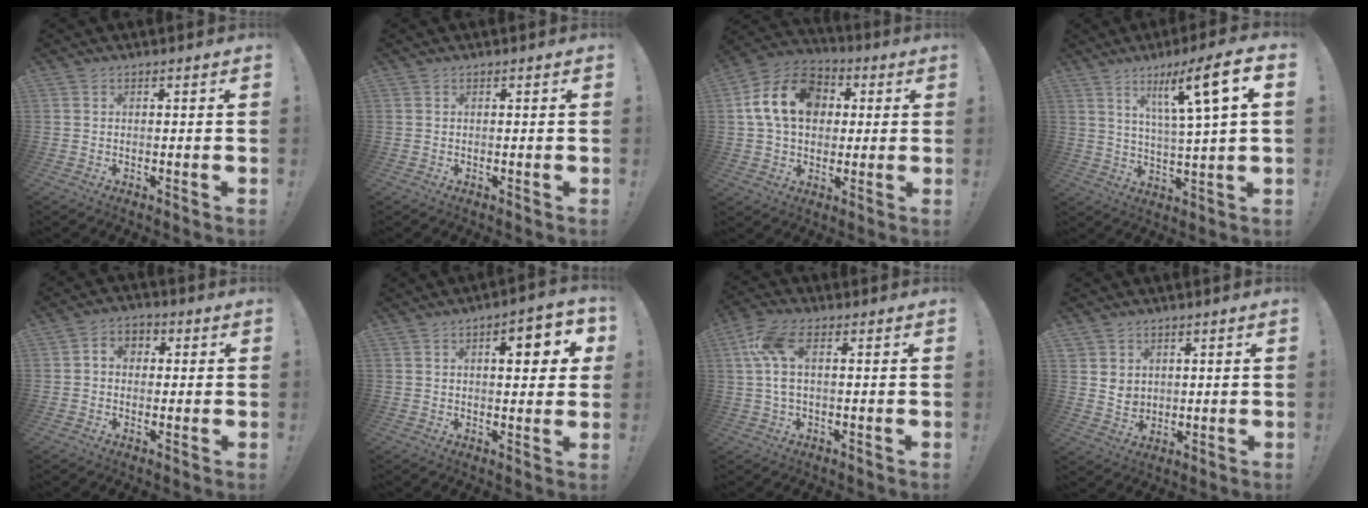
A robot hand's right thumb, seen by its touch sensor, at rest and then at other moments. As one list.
[{"total": 0.0}, {"total": 17.5, "force": [4.1, 13.1, 10.8], "torque": [-0.179, 0.006, 0.080]}, {"total": 13.1, "force": [5.6, 0.4, 11.8], "torque": [-0.188, -0.027, 0.071]}, {"total": 4.4, "force": [0.5, 3.8, 2.3], "torque": [-0.031, 0.005, 0.008]}, {"total": 7.5, "force": [2.2, 2.8, 6.5], "torque": [-0.073, -0.007, 0.026]}, {"total": 8.2, "force": [1.9, 3.4, 7.3], "torque": [-0.153, -0.006, 0.038]}, {"total": 5.0, "force": [2.7, 4.1, 0.9], "torque": [-0.023, -0.014, 0.057]}]